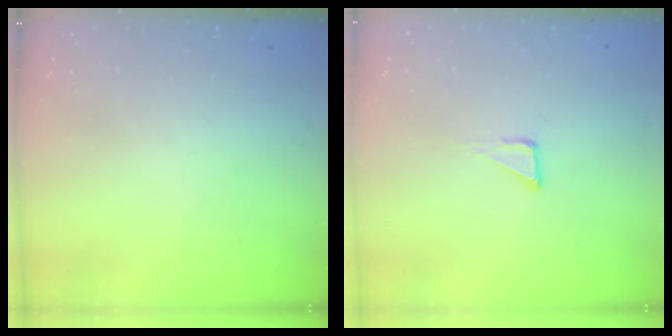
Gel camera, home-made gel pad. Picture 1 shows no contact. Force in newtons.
{"total": 3.5, "press": 3.5, "slide": 0.2}